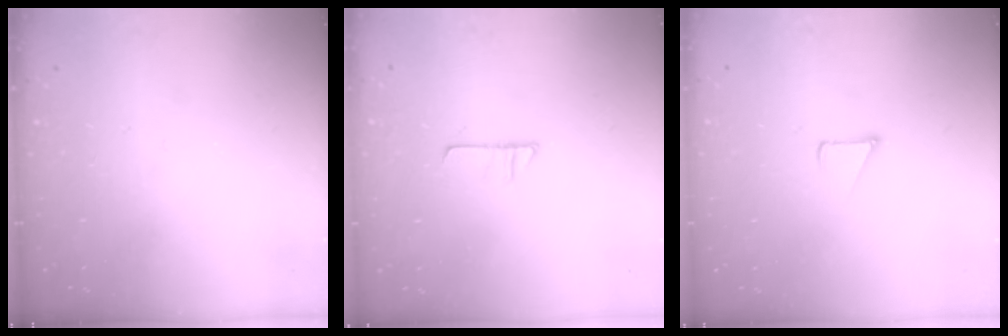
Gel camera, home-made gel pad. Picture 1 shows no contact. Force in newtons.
{"total": 6.4, "press": 6.4, "slide": 0.3}
{"total": 2.4, "press": 2.4, "slide": 0.2}